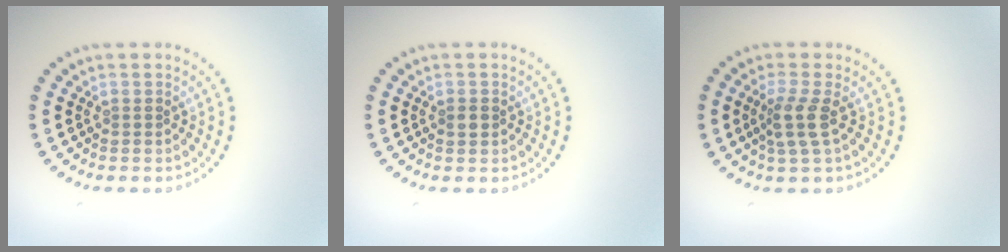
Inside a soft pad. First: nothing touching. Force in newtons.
{"total": 1.2, "press": 1.2, "slide": 0.1}
{"total": 2.5, "press": 1.9, "slide": 1.5}